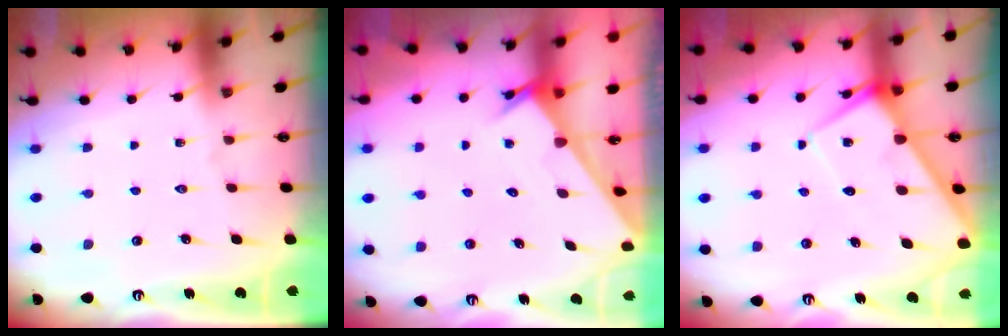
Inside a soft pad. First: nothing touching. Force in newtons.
{"total": 2.1, "press": 2.1, "slide": 0.1}
{"total": 7.3, "press": 7.3, "slide": 0.8}